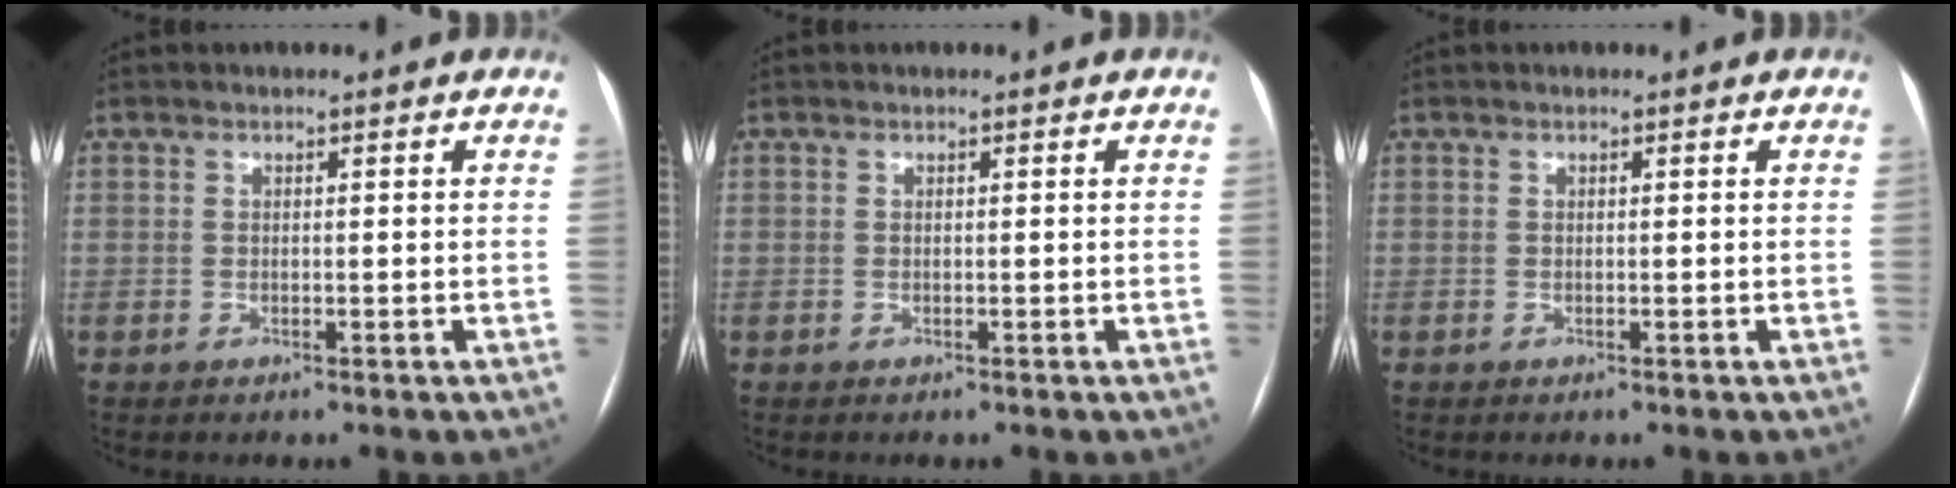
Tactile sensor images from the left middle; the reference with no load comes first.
{"total": 0.0}
{"total": 0.0}